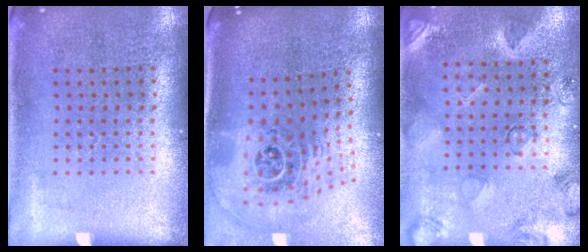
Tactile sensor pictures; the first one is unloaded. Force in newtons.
{"total": 2.6, "press": 1.8, "slide": 1.9}
{"total": 2.5, "press": 1.9, "slide": 1.6}